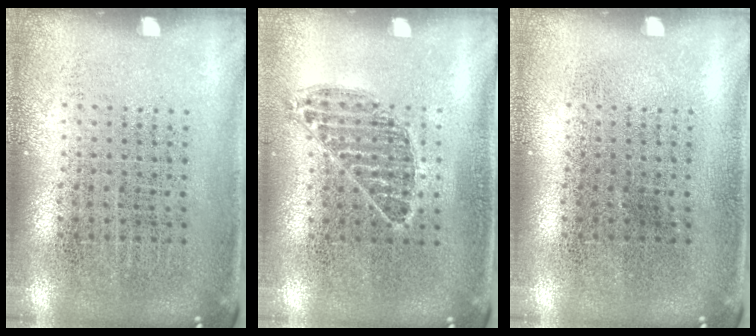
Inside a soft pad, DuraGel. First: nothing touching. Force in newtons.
{"total": 0.7, "press": 0.7, "slide": 0.3}
{"total": 0.0}